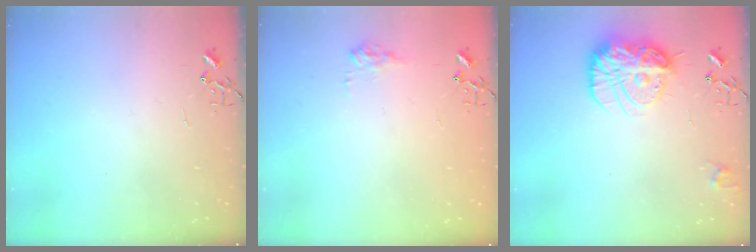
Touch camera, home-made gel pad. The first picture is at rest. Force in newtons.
{"total": 7.8, "press": 7.8, "slide": 0.1}
{"total": 15.8, "press": 15.8, "slide": 1.3}